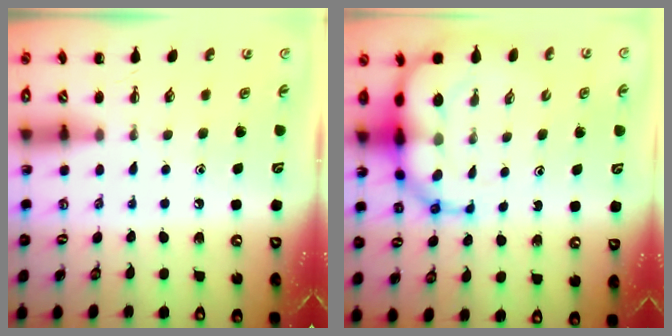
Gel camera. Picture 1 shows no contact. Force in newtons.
{"total": 10.9, "press": 10.5, "slide": 2.9}